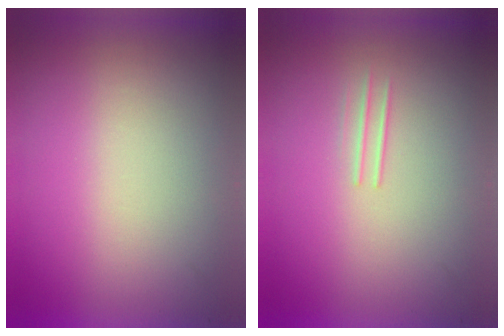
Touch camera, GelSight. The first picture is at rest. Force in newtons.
{"total": 1.2}